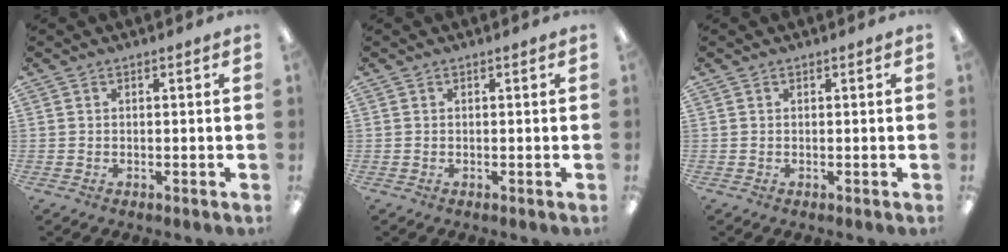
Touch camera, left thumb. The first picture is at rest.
{"total": 0.0}
{"total": 0.0}